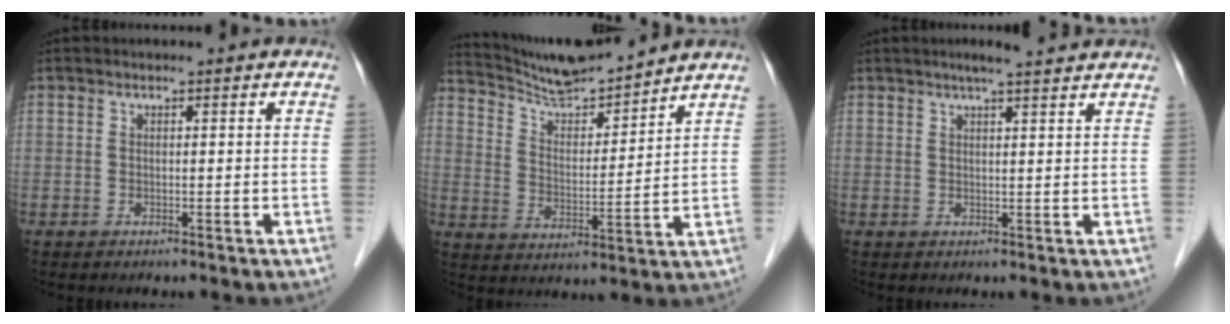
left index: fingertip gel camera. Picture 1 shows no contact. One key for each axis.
{"total": 11.3, "fx": 10.9, "fy": 0.1, "fz": 2.8, "tx": -0.060, "ty": 0.009, "tz": 0.197}
{"total": 5.9, "fx": 4.9, "fy": -0.1, "fz": 3.2, "tx": -0.050, "ty": 0.016, "tz": 0.065}